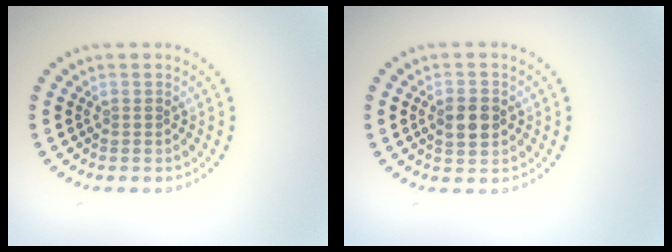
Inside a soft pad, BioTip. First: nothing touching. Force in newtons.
{"total": 2.7, "press": 2.7, "slide": 0.0}